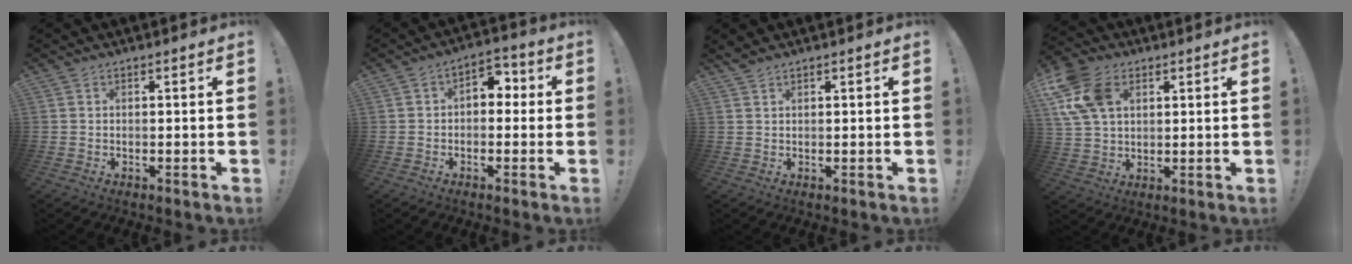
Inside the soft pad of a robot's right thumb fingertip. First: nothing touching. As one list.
[{"total": 5.6, "force": [0.0, 4.4, 3.4], "torque": [-0.038, 0.013, 0.001]}, {"total": 1.4, "force": [1.2, 0.3, 0.7], "torque": [-0.015, 0.001, 0.022]}, {"total": 14.6, "force": [5.3, 10.1, 9.1], "torque": [-0.184, -0.010, 0.105]}]